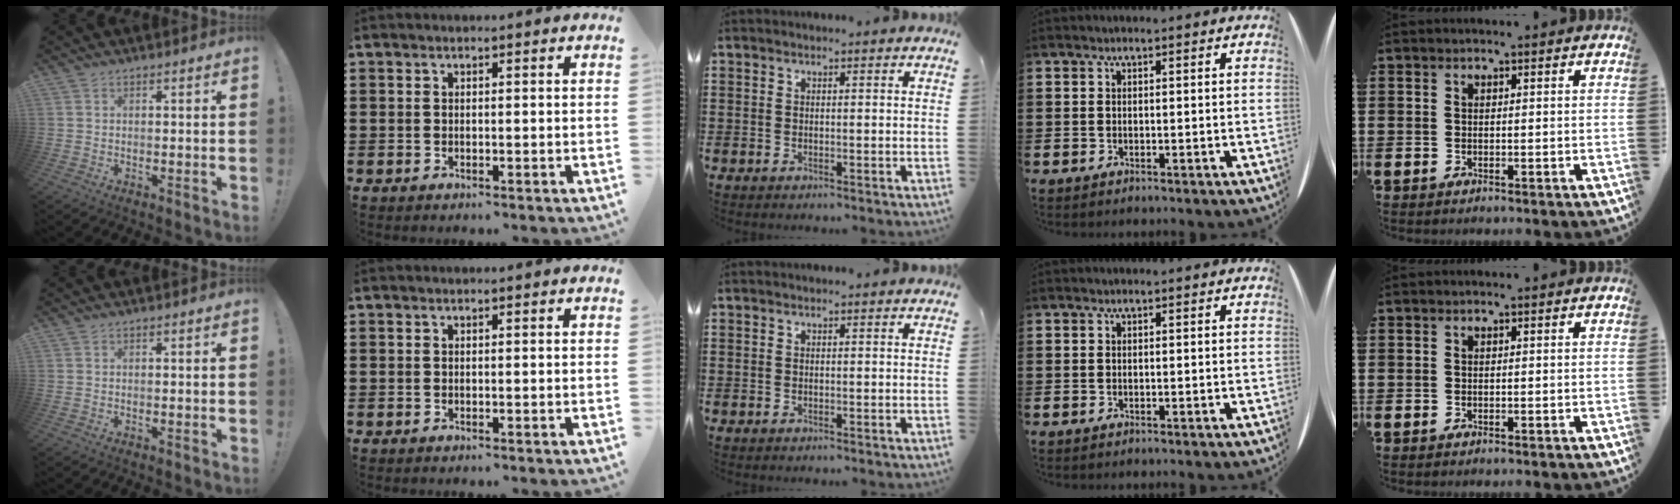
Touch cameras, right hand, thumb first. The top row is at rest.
{}